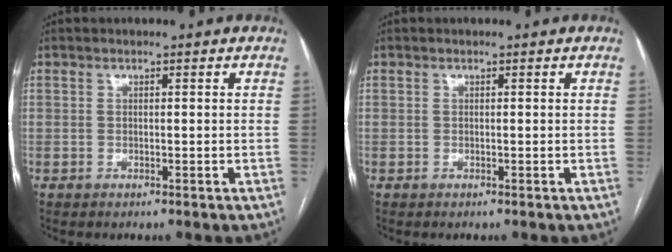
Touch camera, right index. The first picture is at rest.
{"total": 0.0}